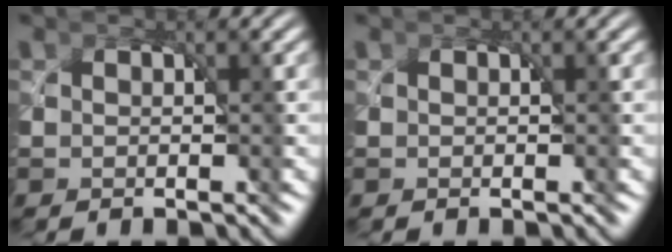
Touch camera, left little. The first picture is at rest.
{"total": 0.0}